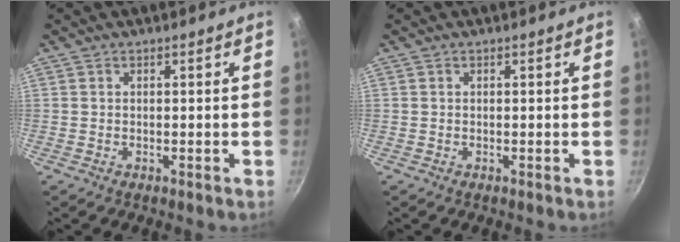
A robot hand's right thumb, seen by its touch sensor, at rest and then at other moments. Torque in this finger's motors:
{"motor_torque": [0.01, -0.02, 0.14, 0.09, 0.02]}